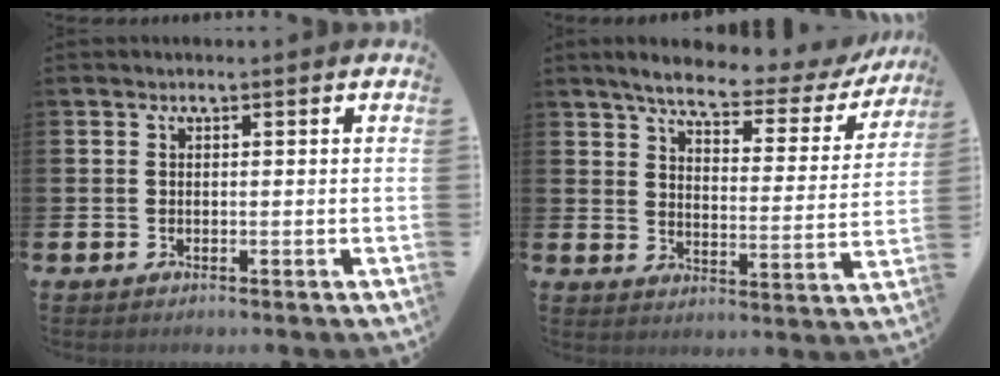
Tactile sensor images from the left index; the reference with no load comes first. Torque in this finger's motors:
{"motor_torque": [1.08, -1.06, 0.38, 0.10]}